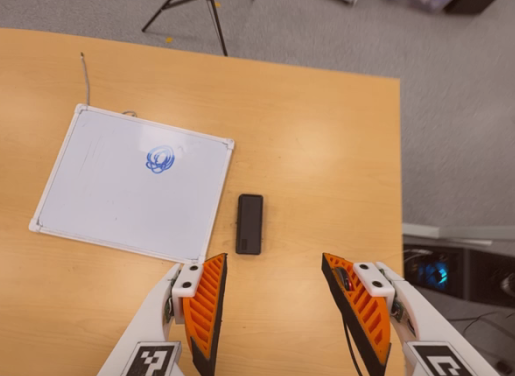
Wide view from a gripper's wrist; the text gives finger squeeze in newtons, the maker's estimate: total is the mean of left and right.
{"total": 0.0}